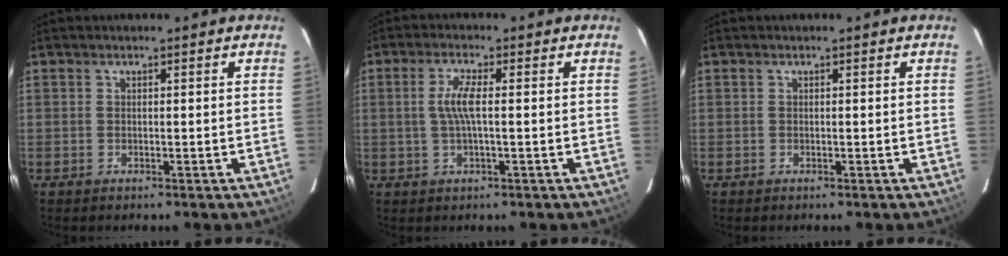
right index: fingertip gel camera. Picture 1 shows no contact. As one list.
[{"total": 4.4, "force": [0.1, 0.5, 4.4], "torque": [-0.087, 0.002, 0.004]}, {"total": 0.0}]